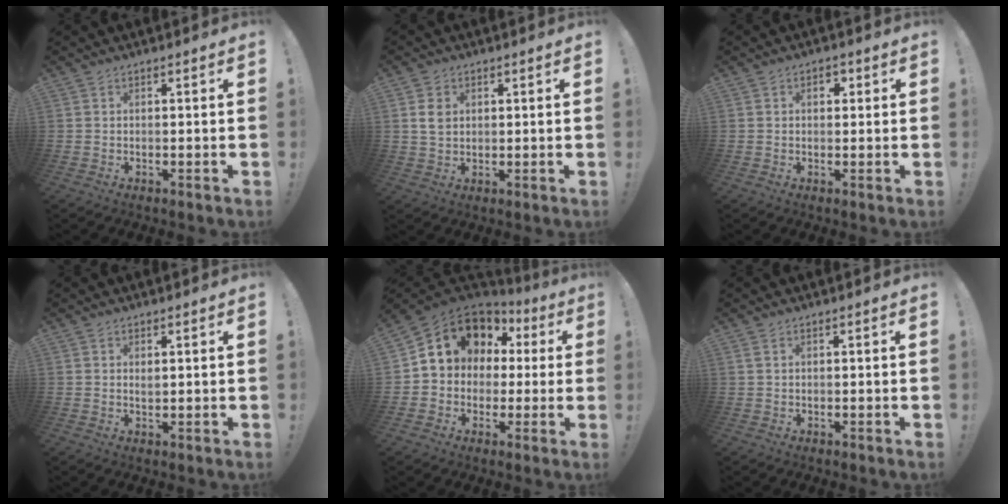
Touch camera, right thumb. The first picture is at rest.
{"total": 4.5, "force": [1.1, 3.7, 2.4], "torque": [-0.033, 0.003, 0.020]}
{"total": 2.7, "force": [0.6, 1.9, 1.8], "torque": [-0.019, 0.001, 0.005]}
{"total": 1.0, "force": [0.7, 0.3, 0.7], "torque": [0.001, -0.007, 0.009]}
{"total": 10.9, "force": [3.7, 9.3, 4.4], "torque": [-0.065, -0.020, 0.078]}
{"total": 0.6, "force": [0.3, 0.2, 0.5], "torque": [-0.015, 0.003, 0.006]}